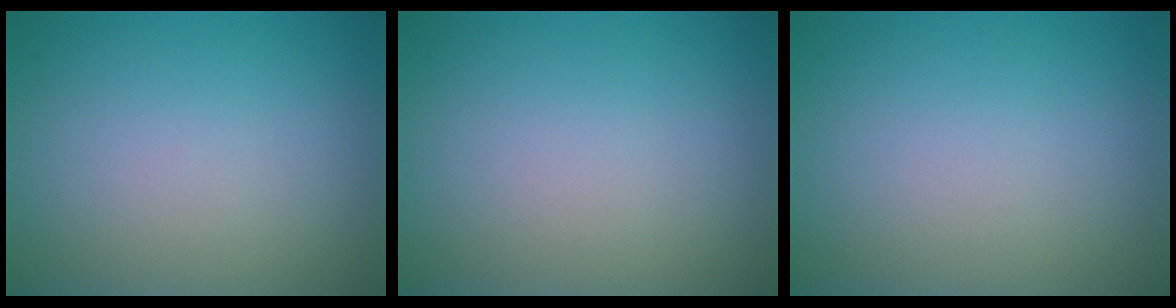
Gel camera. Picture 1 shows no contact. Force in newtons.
{"total": 0.0}
{"total": 0.0}